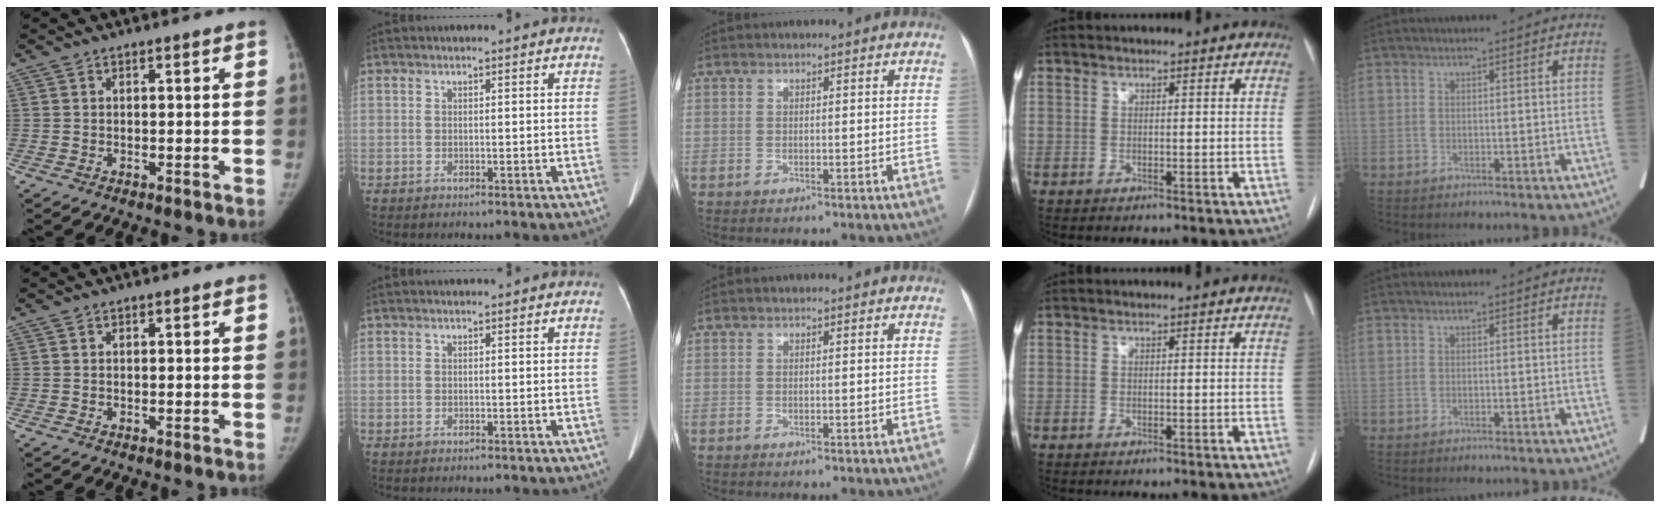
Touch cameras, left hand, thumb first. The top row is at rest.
{}